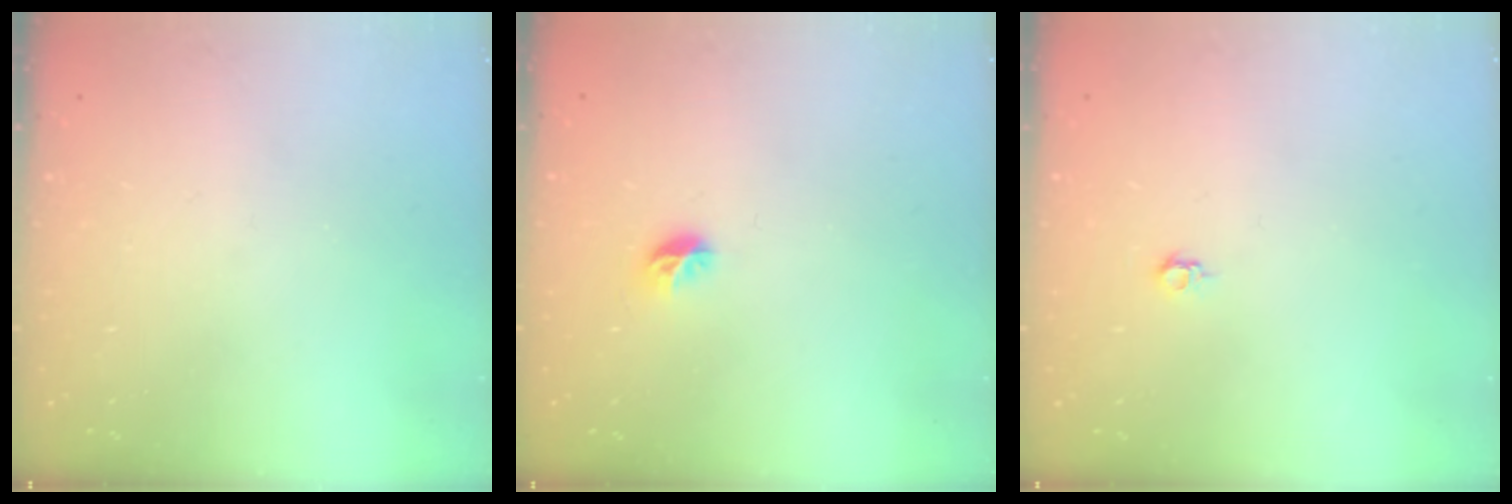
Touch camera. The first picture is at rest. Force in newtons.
{"total": 5.4, "press": 5.2, "slide": 1.4}
{"total": 4.0, "press": 3.9, "slide": 0.7}